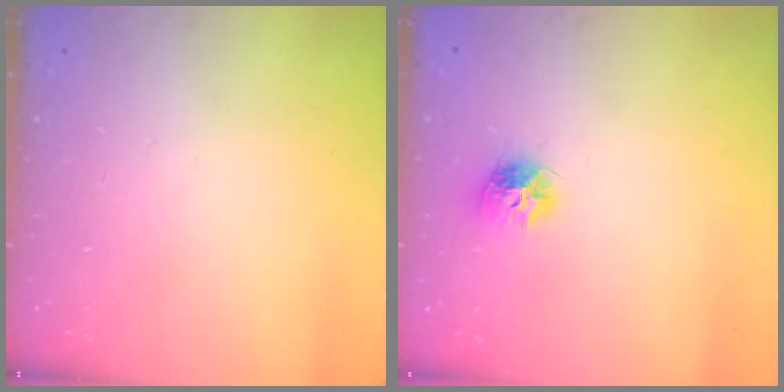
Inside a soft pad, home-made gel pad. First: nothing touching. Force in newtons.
{"total": 8.6, "press": 8.5, "slide": 0.1}